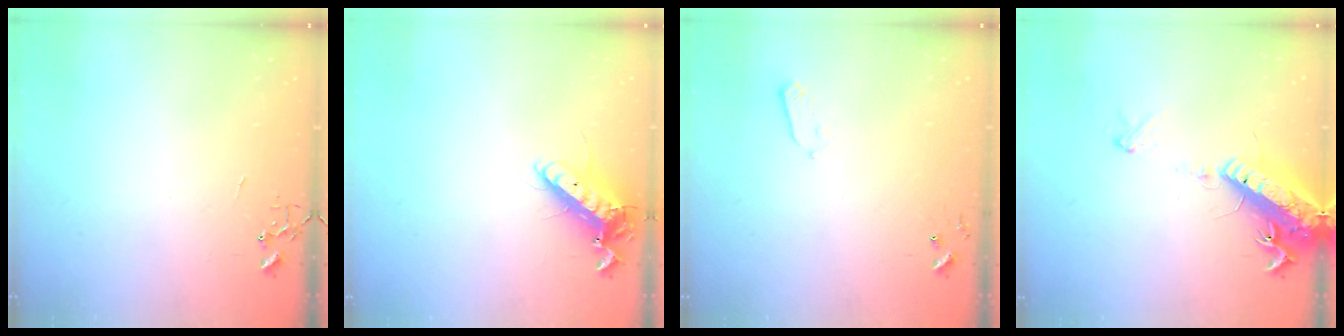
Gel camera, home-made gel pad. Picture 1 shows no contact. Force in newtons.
{"total": 13.1, "press": 13.0, "slide": 2.3}
{"total": 3.7, "press": 3.6, "slide": 0.8}
{"total": 17.9, "press": 17.5, "slide": 3.9}